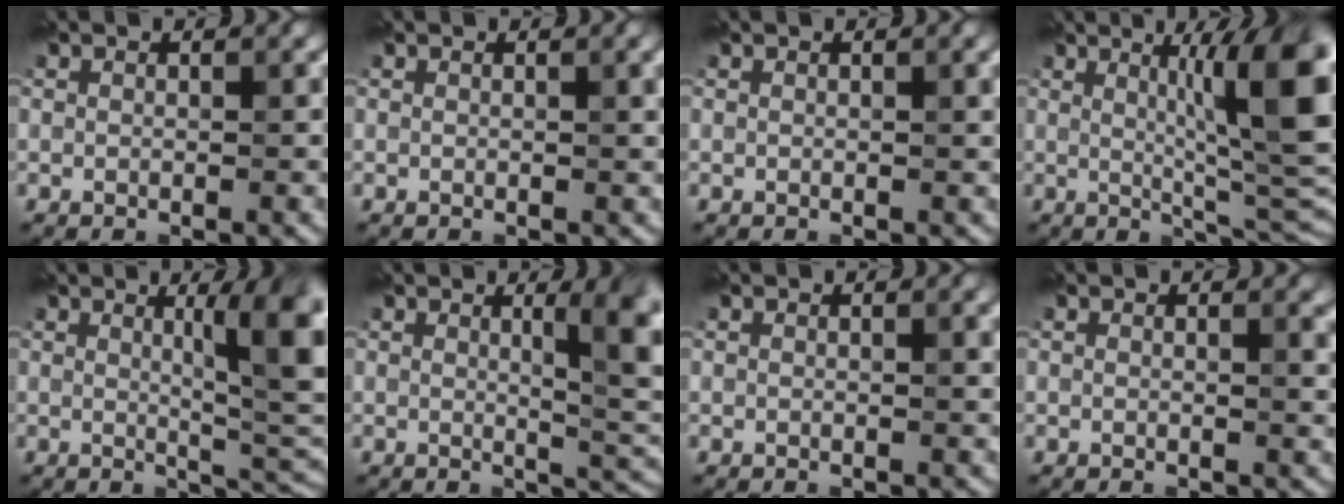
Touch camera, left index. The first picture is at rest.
{"total": 2.0, "force": [0.8, 0.5, 1.7], "torque": [-0.023, 0.002, 0.014]}
{"total": 1.6, "force": [0.7, 0.4, 1.4], "torque": [-0.019, 0.001, 0.013]}
{"total": 10.2, "force": [2.3, 2.1, 9.7], "torque": [-0.118, 0.003, 0.037]}
{"total": 8.1, "force": [2.0, 2.1, 7.6], "torque": [-0.088, 0.003, 0.031]}
{"total": 6.5, "force": [1.7, 1.8, 6.1], "torque": [-0.073, -0.006, 0.030]}
{"total": 1.6, "force": [0.8, 0.4, 1.4], "torque": [-0.018, 0.001, 0.015]}
{"total": 1.9, "force": [0.9, 0.6, 1.5], "torque": [-0.015, 0.000, 0.015]}